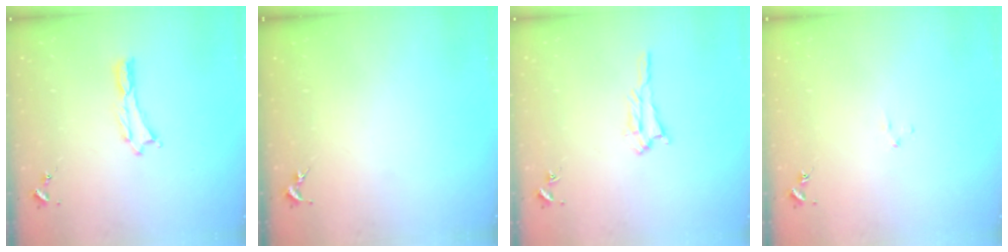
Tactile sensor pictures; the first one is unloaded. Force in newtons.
{"total": 0.0}
{"total": 1.6, "press": 1.6, "slide": 0.3}
{"total": 1.8, "press": 1.8, "slide": 0.1}